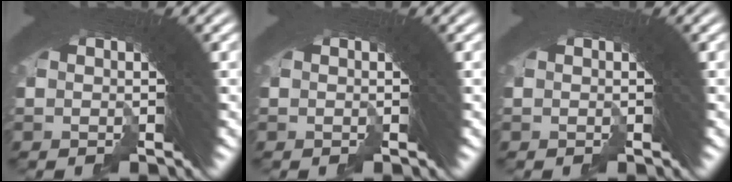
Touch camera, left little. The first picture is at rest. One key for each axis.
{"total": 0.0}
{"total": 0.0}